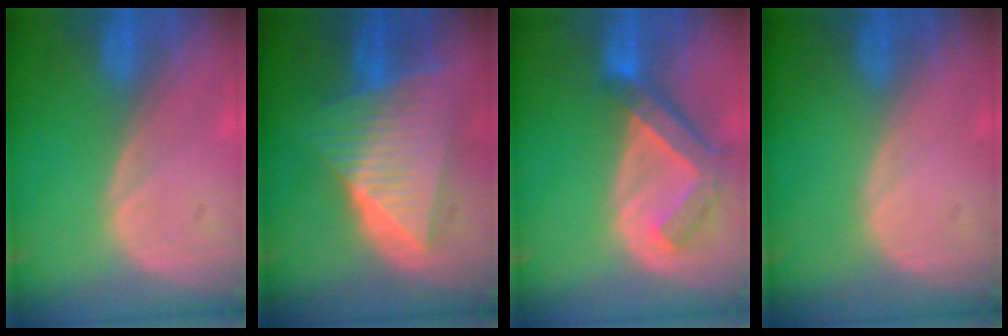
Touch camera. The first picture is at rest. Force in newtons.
{"total": 10.0, "press": 10.0, "slide": 0.6}
{"total": 7.2, "press": 6.3, "slide": 3.5}
{"total": 0.0}